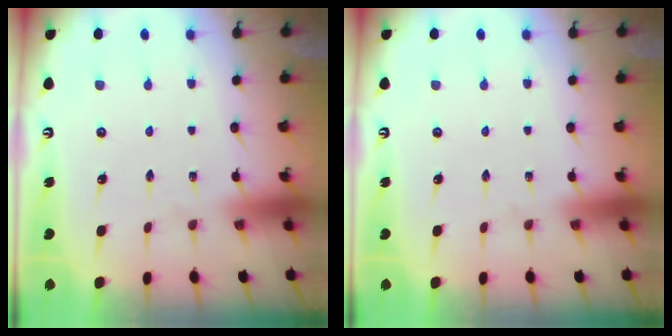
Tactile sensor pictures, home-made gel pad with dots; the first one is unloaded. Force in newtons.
{"total": 0.0}